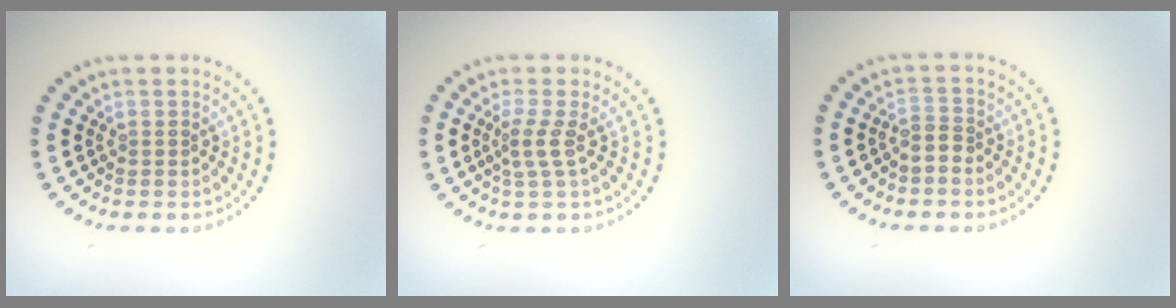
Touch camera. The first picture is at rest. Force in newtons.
{"total": 2.0, "press": 1.3, "slide": 1.5}
{"total": 1.7, "press": 1.3, "slide": 1.1}